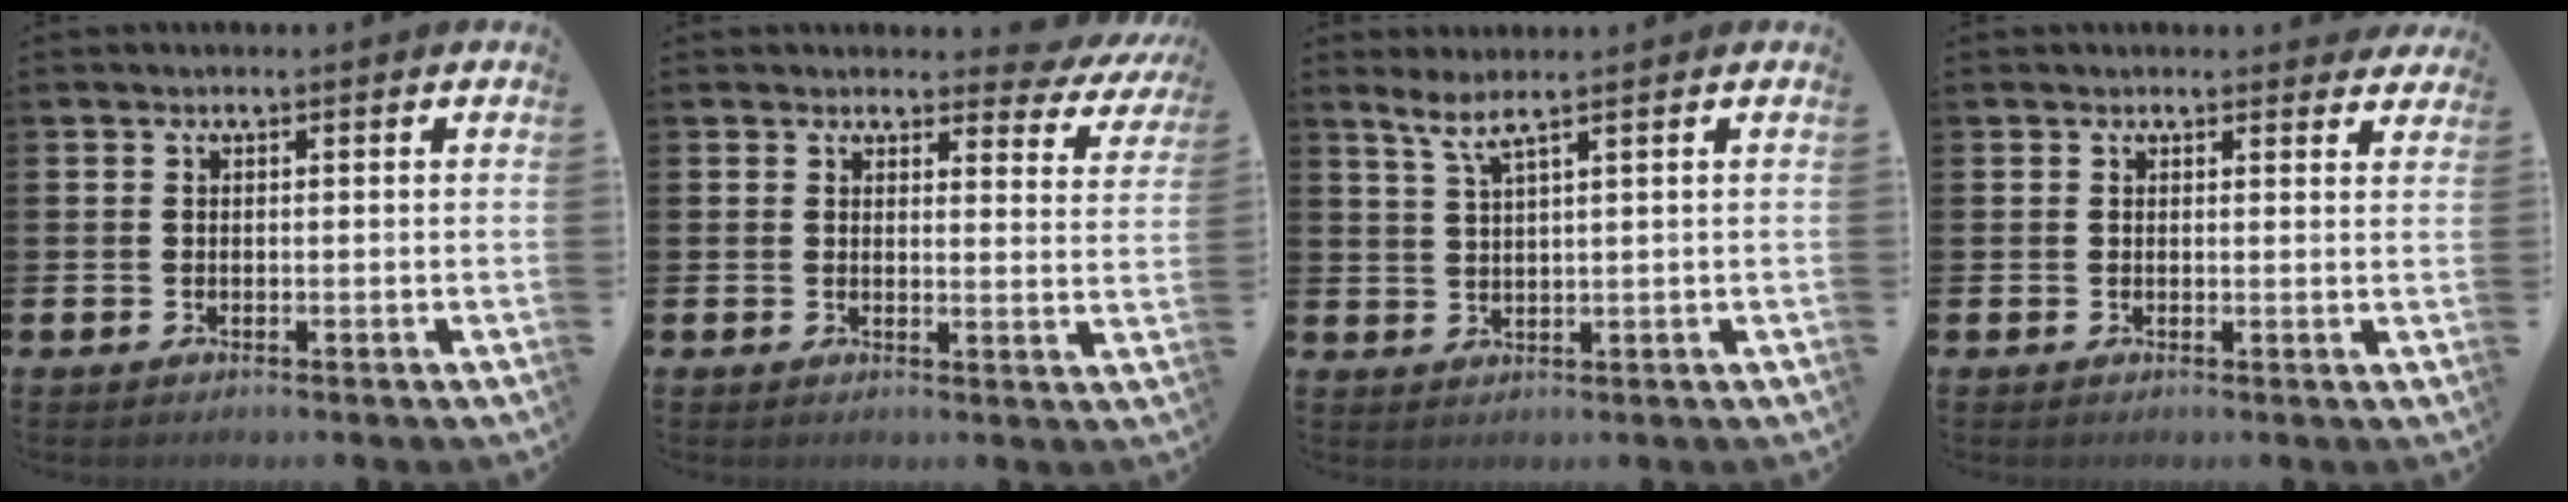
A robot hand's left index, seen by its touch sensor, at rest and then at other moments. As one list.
[{"total": 2.8, "force": [2.5, 1.2, 0.4], "torque": [0.003, -0.021, 0.036]}, {"total": 3.1, "force": [2.2, 0.0, 2.1], "torque": [-0.046, -0.001, 0.038]}, {"total": 1.5, "force": [1.4, 0.5, 0.0], "torque": [0.013, -0.005, 0.023]}]